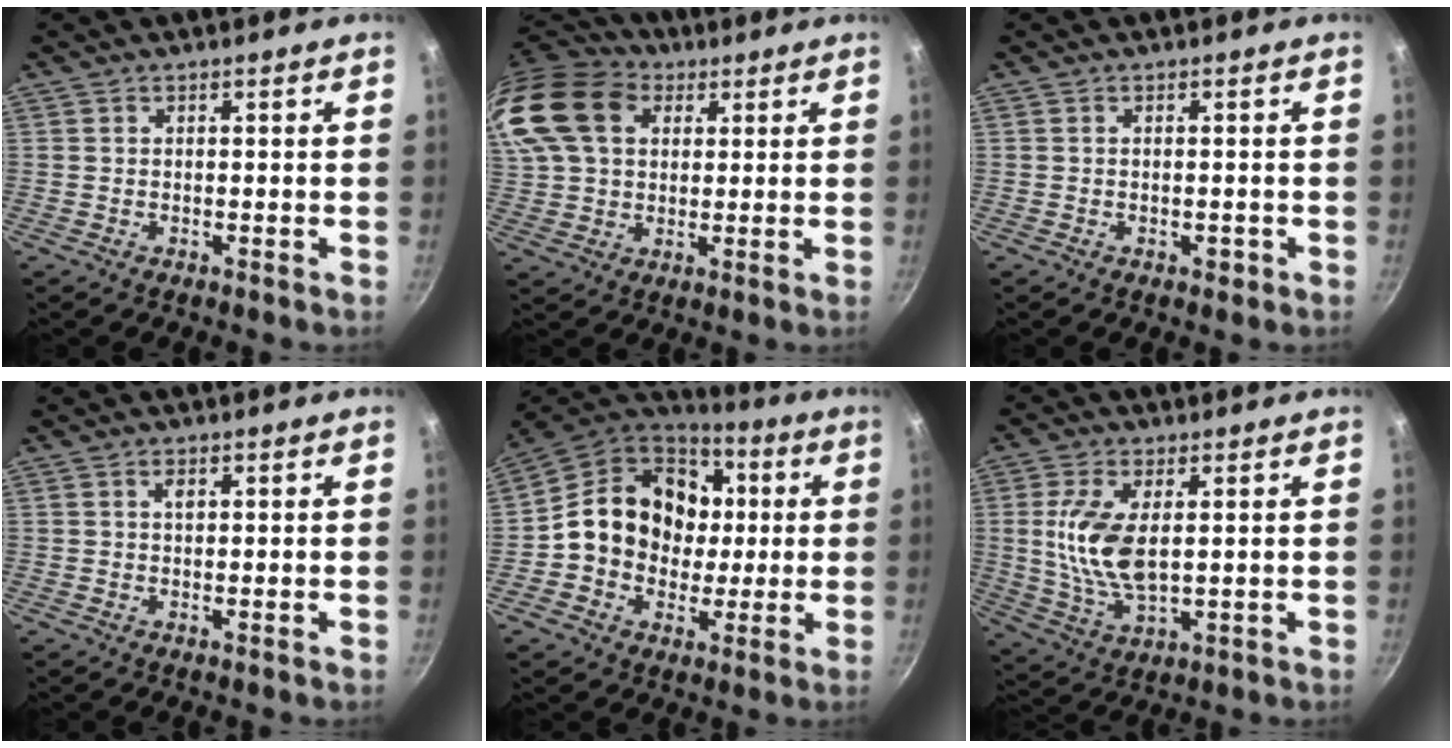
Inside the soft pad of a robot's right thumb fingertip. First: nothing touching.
{"total": 24.6, "force": [9.0, 17.7, 14.5], "torque": [-0.341, 0.041, 0.162]}
{"total": 1.3, "force": [-0.5, 0.8, 0.9], "torque": [-0.011, 0.003, -0.006]}
{"total": 1.4, "force": [0.5, 0.7, 1.1], "torque": [-0.015, -0.001, 0.006]}
{"total": 18.6, "force": [1.2, 15.9, 9.5], "torque": [-0.138, 0.025, 0.011]}
{"total": 11.7, "force": [1.6, 5.8, 10.0], "torque": [-0.195, -0.009, 0.035]}